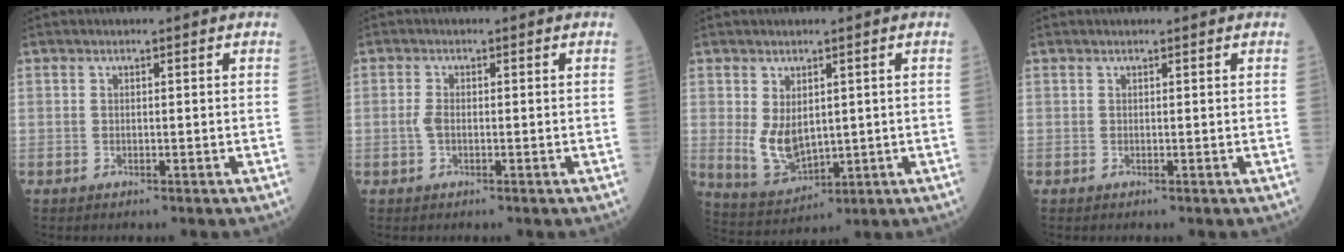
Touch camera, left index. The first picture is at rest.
{"total": 1.6, "force": [-0.4, 0.7, 1.3], "torque": [-0.034, 0.000, -0.010]}
{"total": 6.5, "force": [0.7, 3.9, 5.1], "torque": [-0.112, -0.011, 0.035]}
{"total": 0.0}